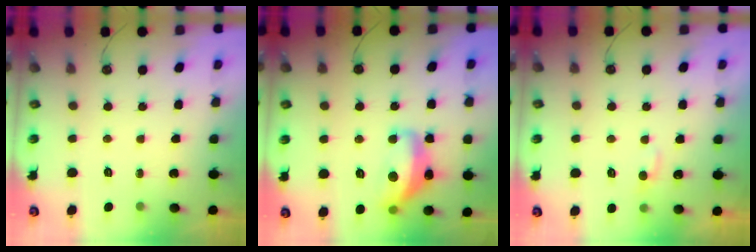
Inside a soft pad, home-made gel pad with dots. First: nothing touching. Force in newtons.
{"total": 9.4, "press": 9.4, "slide": 0.7}
{"total": 2.5, "press": 2.5, "slide": 0.6}